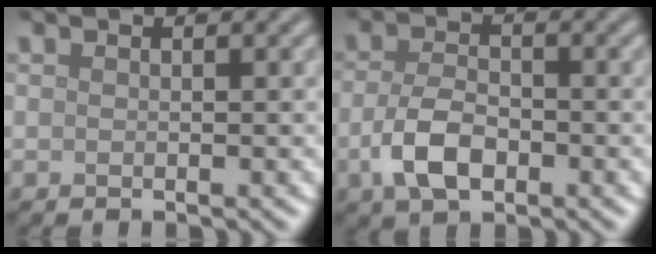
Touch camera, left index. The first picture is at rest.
{"total": 4.4, "force": [-1.6, 2.4, 3.4], "torque": [-0.072, -0.002, -0.035]}